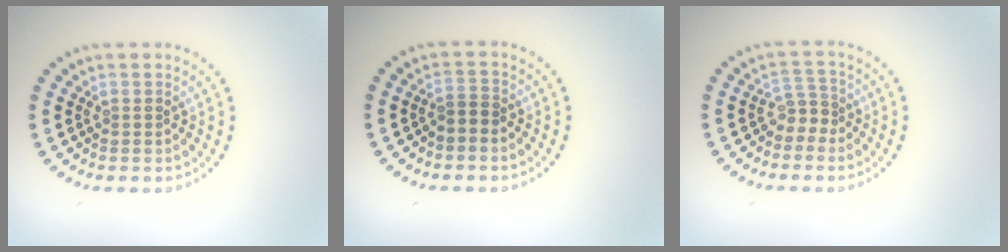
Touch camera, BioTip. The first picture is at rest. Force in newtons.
{"total": 1.3, "press": 1.0, "slide": 0.8}
{"total": 1.9, "press": 1.2, "slide": 1.4}